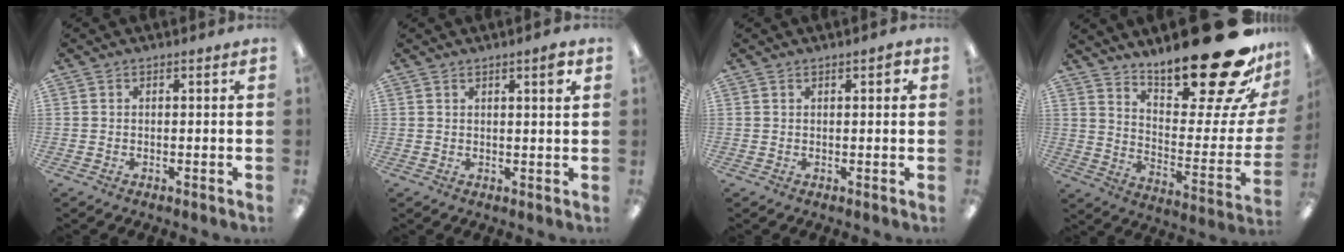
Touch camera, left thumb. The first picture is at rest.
{"total": 2.8, "force": [1.8, 0.3, 2.1], "torque": [-0.037, -0.003, 0.028]}
{"total": 1.7, "force": [0.8, 0.7, 1.4], "torque": [-0.020, 0.002, 0.010]}
{"total": 27.8, "force": [20.2, 7.8, 17.5], "torque": [-0.229, -0.147, 0.324]}